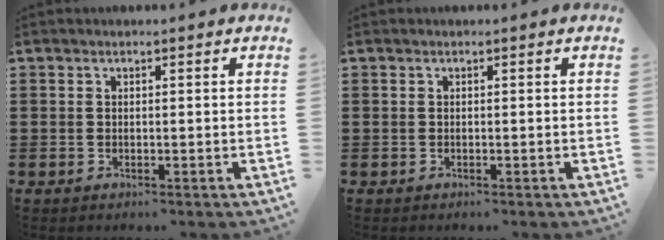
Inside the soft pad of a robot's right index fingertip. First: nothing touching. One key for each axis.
{"total": 0.0}